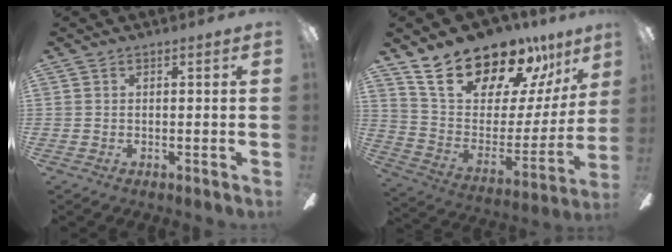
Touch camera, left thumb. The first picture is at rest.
{"total": 22.4, "force": [18.1, 9.4, 9.3], "torque": [-0.158, -0.126, 0.327]}